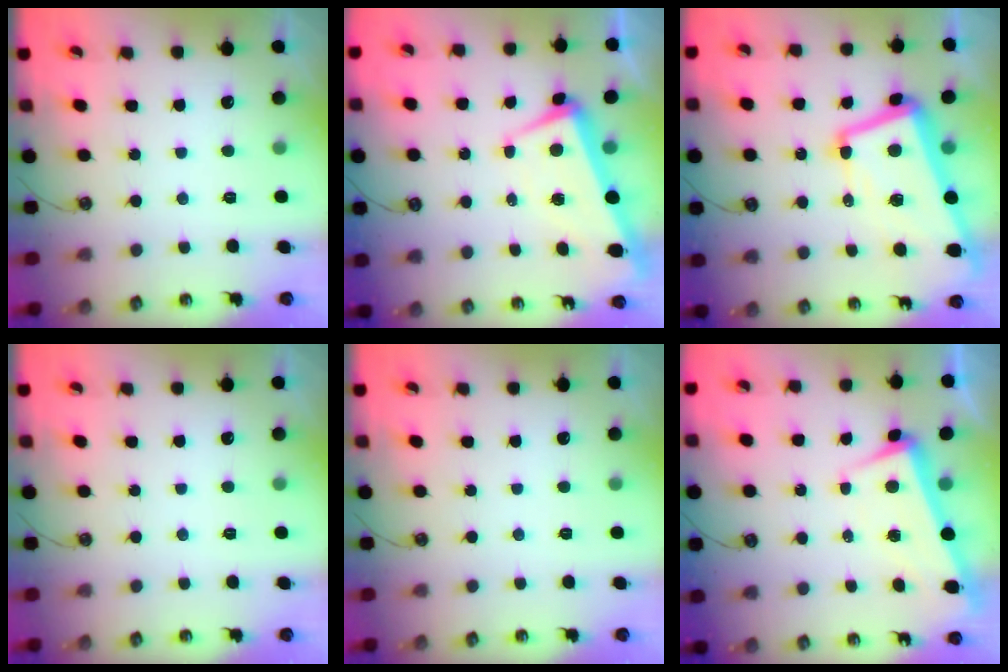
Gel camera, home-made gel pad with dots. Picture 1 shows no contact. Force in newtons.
{"total": 0.9, "press": 0.4, "slide": 0.8}
{"total": 12.6, "press": 12.4, "slide": 2.4}
{"total": 0.0}
{"total": 0.0}
{"total": 2.8, "press": 2.3, "slide": 1.7}